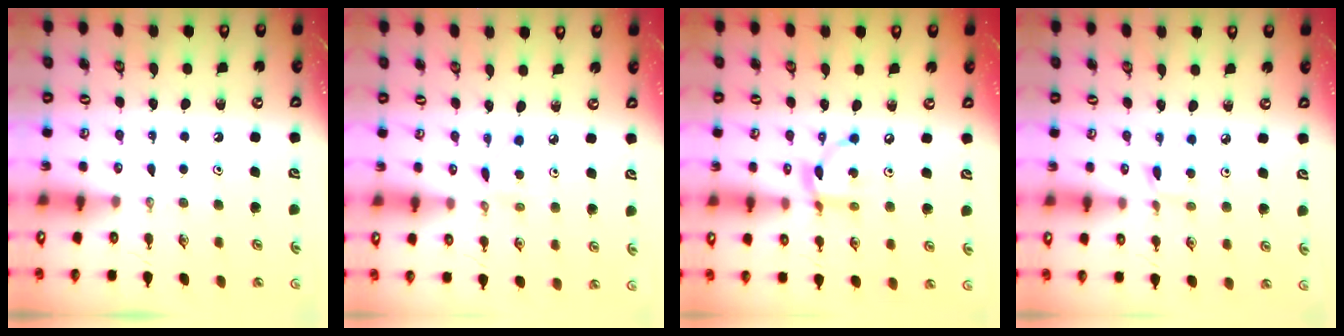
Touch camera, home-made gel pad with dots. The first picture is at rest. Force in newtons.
{"total": 4.1, "press": 4.1, "slide": 0.4}
{"total": 8.4, "press": 8.4, "slide": 0.2}
{"total": 3.0, "press": 3.0, "slide": 0.5}